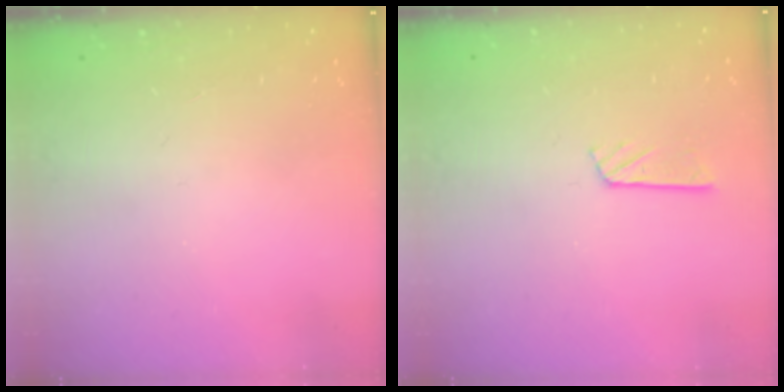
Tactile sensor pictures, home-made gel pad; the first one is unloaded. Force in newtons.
{"total": 2.8, "press": 2.8, "slide": 0.2}